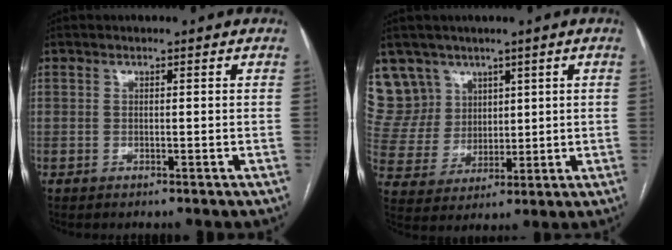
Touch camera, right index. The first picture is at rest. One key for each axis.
{"total": 9.8, "fx": 6.4, "fy": 7.4, "fz": 0.3, "tx": -0.014, "ty": 0.029, "tz": 0.142}